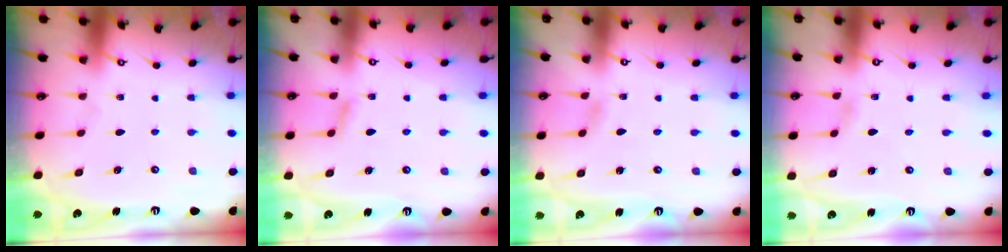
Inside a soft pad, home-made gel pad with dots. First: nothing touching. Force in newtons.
{"total": 4.4, "press": 4.3, "slide": 0.6}
{"total": 2.6, "press": 2.5, "slide": 0.3}
{"total": 1.2, "press": 1.2, "slide": 0.1}